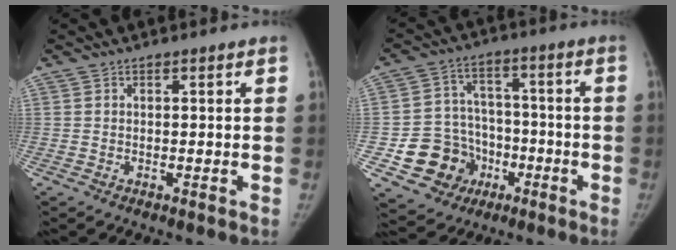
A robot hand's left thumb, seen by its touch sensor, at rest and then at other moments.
{"total": 13.0, "force": [-4.6, 11.6, 3.8], "torque": [-0.033, 0.048, -0.064]}